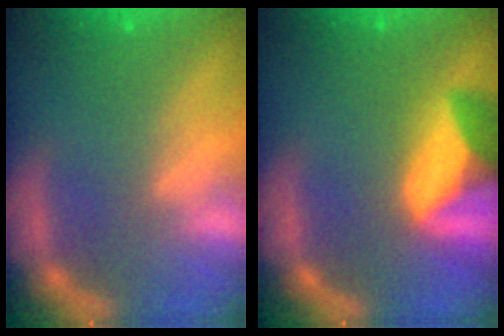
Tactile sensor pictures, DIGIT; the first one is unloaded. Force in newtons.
{"total": 10.0}